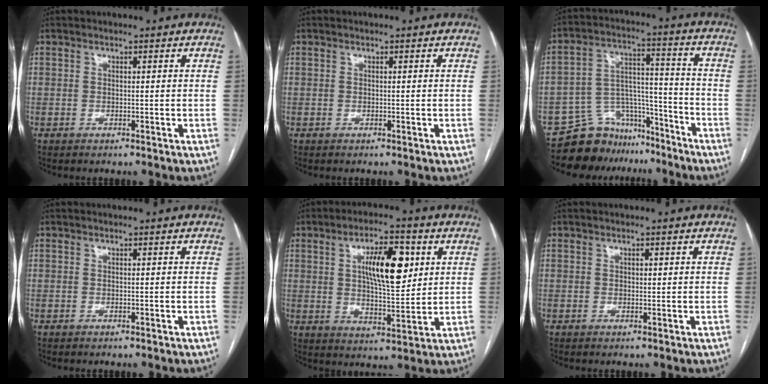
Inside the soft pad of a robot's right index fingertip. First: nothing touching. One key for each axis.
{"total": 0.0}
{"total": 10.9, "fx": -9.4, "fy": 5.4, "fz": 0.6, "tx": -0.004, "ty": 0.068, "tz": -0.158}
{"total": 0.0}
{"total": 11.2, "fx": 3.3, "fy": 3.5, "fz": 10.2, "tx": -0.171, "ty": 0.008, "tz": 0.057}
{"total": 0.8, "fx": 0.3, "fy": 0.4, "fz": 0.6, "tx": -0.008, "ty": -0.001, "tz": 0.005}